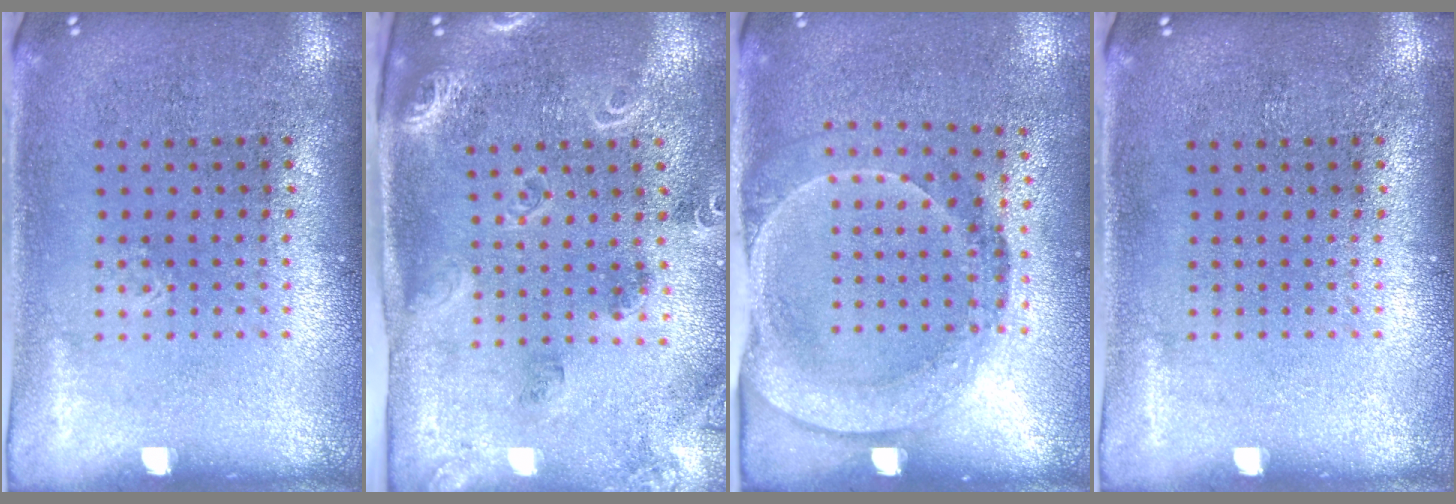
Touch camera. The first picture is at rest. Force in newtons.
{"total": 1.7, "press": 1.7, "slide": 0.3}
{"total": 1.7, "press": 1.3, "slide": 1.1}
{"total": 0.0}